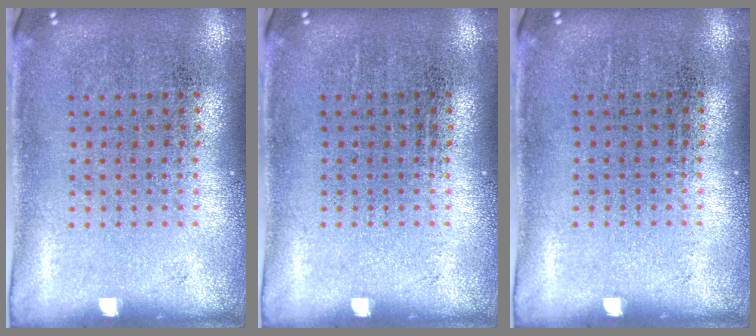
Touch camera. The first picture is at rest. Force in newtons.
{"total": 0.0}
{"total": 0.0}